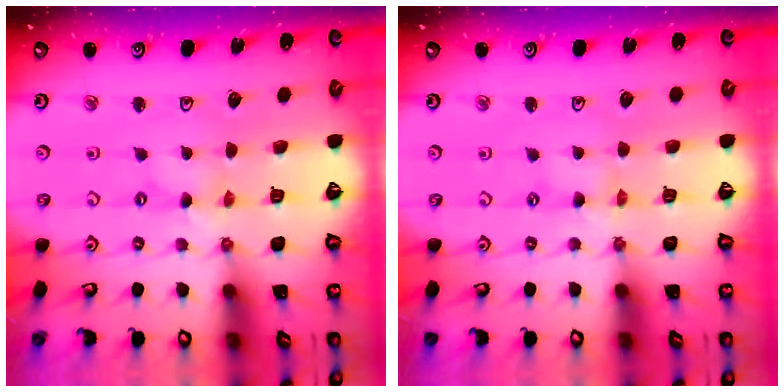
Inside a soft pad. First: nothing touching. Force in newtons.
{"total": 0.0}